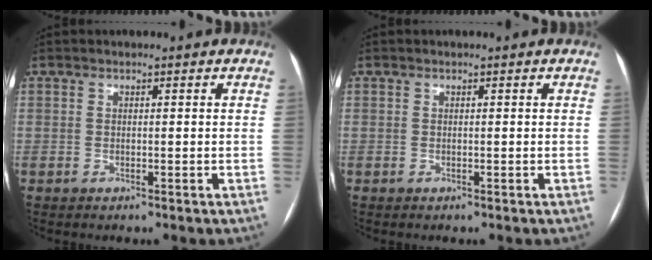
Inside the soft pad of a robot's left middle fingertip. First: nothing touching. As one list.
[{"total": 0.0}]